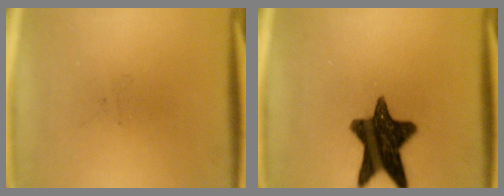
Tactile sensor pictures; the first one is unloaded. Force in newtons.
{"total": 13.6}